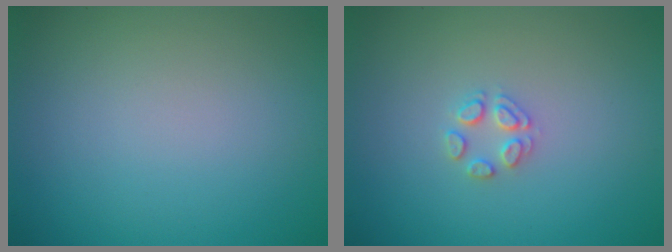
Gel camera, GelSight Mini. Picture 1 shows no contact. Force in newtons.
{"total": 1.7, "press": 1.6, "slide": 0.2}